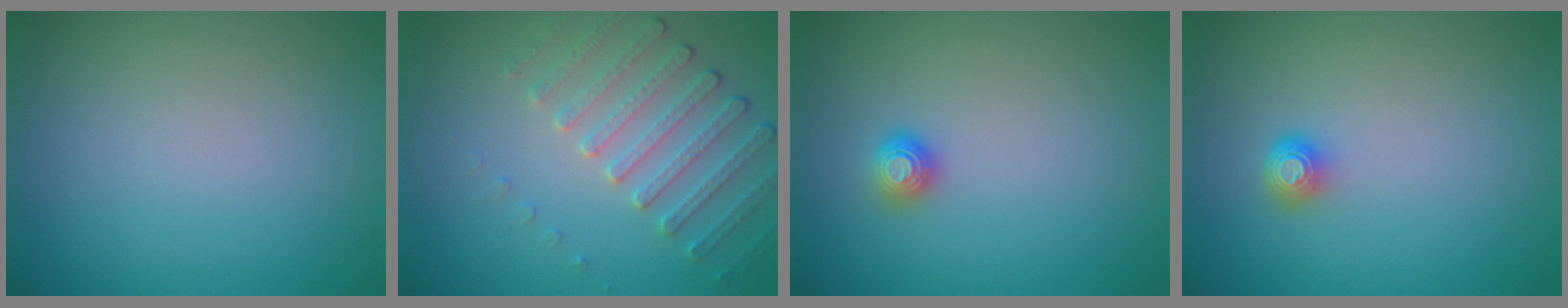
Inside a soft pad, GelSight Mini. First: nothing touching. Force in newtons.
{"total": 3.0, "press": 2.7, "slide": 1.3}
{"total": 1.1, "press": 1.1, "slide": 0.2}
{"total": 1.7, "press": 1.2, "slide": 1.1}